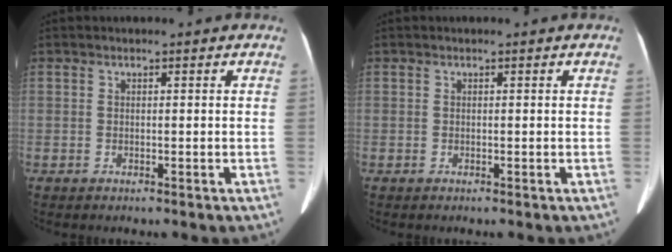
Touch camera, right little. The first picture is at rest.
{"total": 0.0}